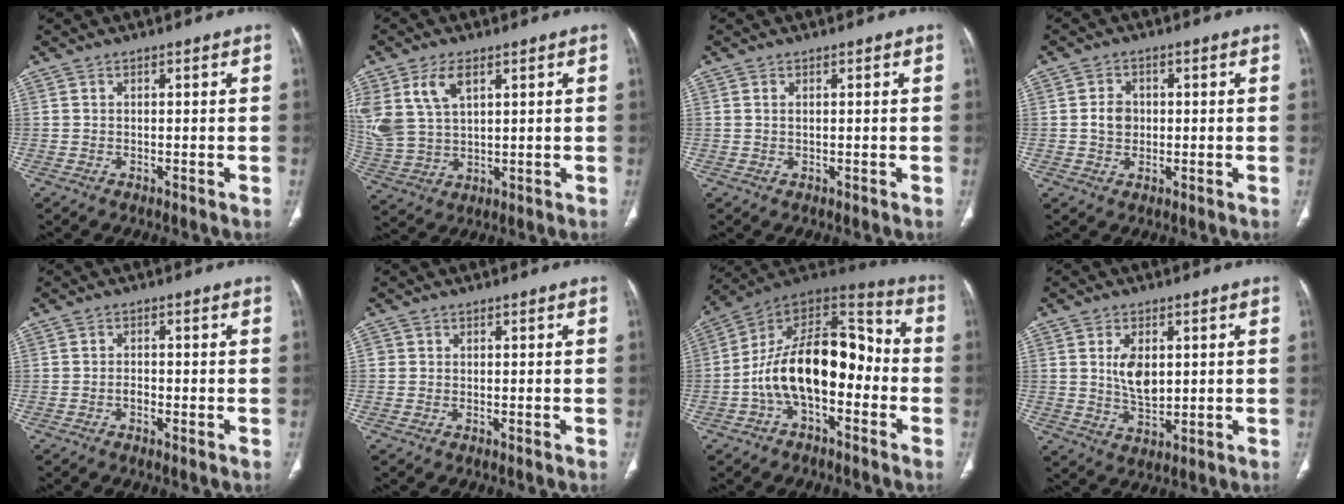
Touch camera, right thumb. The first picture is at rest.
{"total": 11.3, "force": [4.9, 6.5, 7.8], "torque": [-0.174, -0.009, 0.111]}
{"total": 0.5, "force": [0.2, 0.2, 0.5], "torque": [-0.014, 0.004, 0.005]}
{"total": 3.8, "force": [0.1, 3.1, 2.1], "torque": [-0.026, 0.005, 0.000]}
{"total": 1.7, "force": [-0.6, 0.9, 1.2], "torque": [-0.020, 0.005, -0.012]}
{"total": 0.8, "force": [0.1, 0.8, 0.1], "torque": [0.003, 0.003, 0.002]}
{"total": 19.9, "force": [-3.8, 11.0, 16.2], "torque": [-0.245, 0.069, -0.070]}
{"total": 6.8, "force": [1.4, 4.0, 5.4], "torque": [-0.083, -0.011, 0.033]}